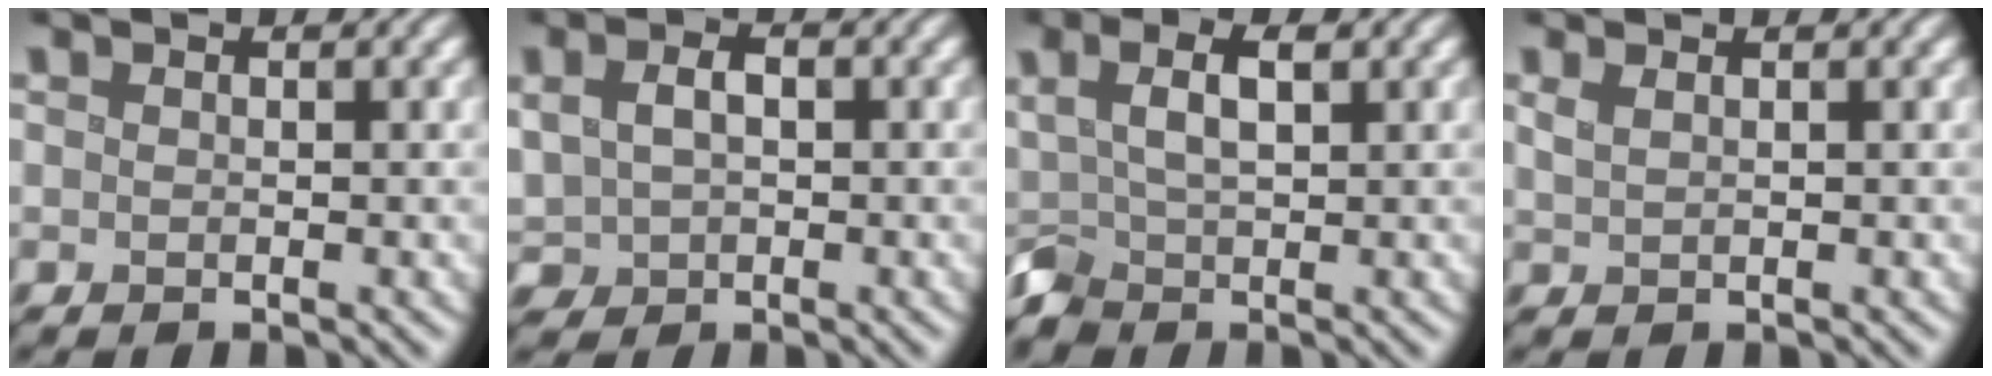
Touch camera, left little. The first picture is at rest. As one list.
[{"total": 3.3, "force": [0.6, 2.5, 2.1], "torque": [-0.050, 0.000, 0.014]}, {"total": 3.2, "force": [0.6, 1.8, 2.6], "torque": [-0.061, 0.003, 0.012]}, {"total": 1.2, "force": [0.7, 0.5, 0.8], "torque": [-0.012, 0.002, 0.013]}]